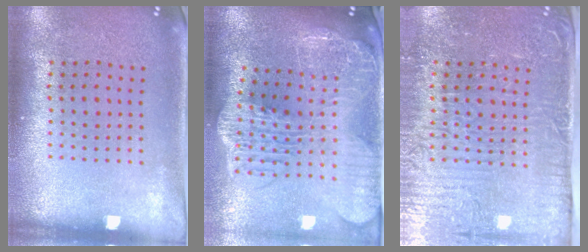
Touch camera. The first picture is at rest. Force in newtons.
{"total": 3.8, "press": 3.0, "slide": 2.4}
{"total": 5.1, "press": 4.4, "slide": 2.6}